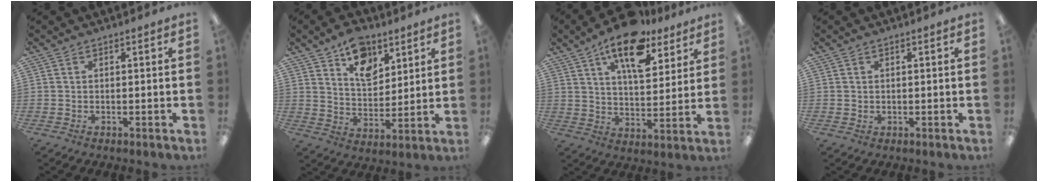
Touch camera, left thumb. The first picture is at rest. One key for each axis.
{"total": 12.1, "fx": 8.1, "fy": 7.2, "fz": 5.3, "tx": -0.067, "ty": -0.044, "tz": 0.144}
{"total": 16.0, "fx": 10.8, "fy": 7.0, "fz": 9.5, "tx": -0.148, "ty": -0.049, "tz": 0.183}
{"total": 0.9, "fx": 0.4, "fy": 0.8, "fz": 0.1, "tx": -0.003, "ty": 0.003, "tz": 0.007}